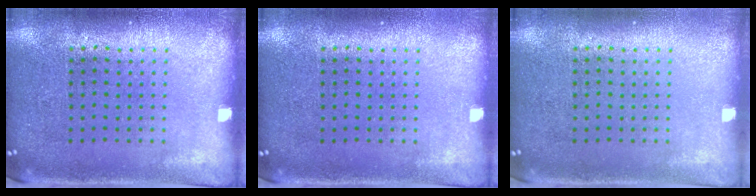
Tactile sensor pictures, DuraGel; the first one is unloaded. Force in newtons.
{"total": 0.0}
{"total": 0.0}